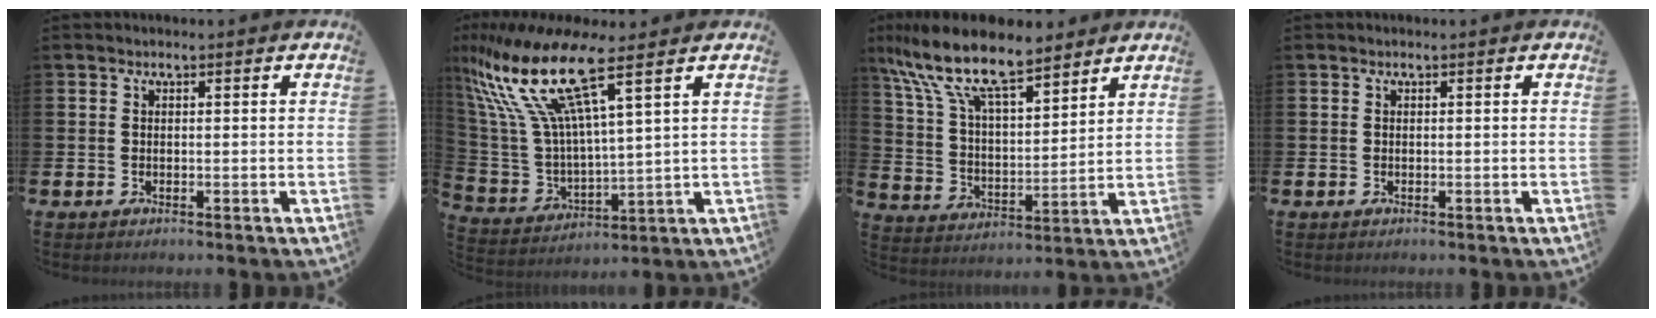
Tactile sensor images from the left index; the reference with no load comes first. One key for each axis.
{"total": 14.3, "fx": 9.5, "fy": 3.4, "fz": 10.1, "tx": -0.246, "ty": -0.047, "tz": 0.157}
{"total": 11.7, "fx": 9.7, "fy": 3.4, "fz": 5.5, "tx": -0.153, "ty": -0.046, "tz": 0.173}
{"total": 0.0}